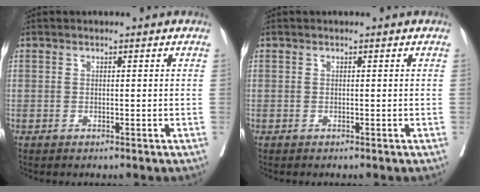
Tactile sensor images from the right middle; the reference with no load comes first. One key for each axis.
{"total": 0.0}